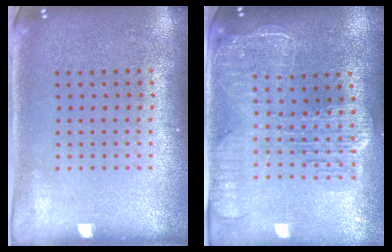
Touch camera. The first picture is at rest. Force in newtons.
{"total": 2.5, "press": 2.2, "slide": 1.2}